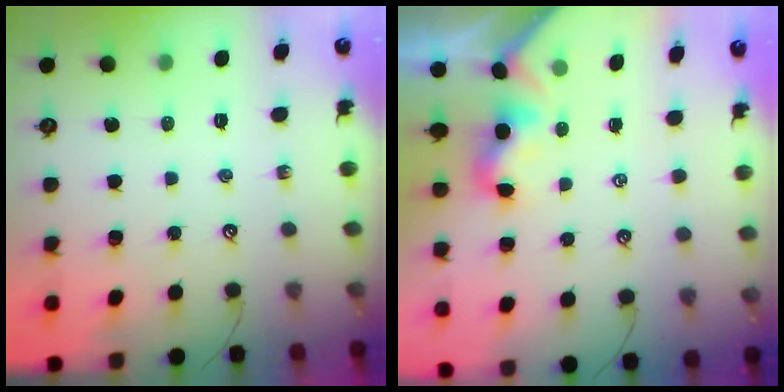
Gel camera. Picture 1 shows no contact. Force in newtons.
{"total": 1.9, "press": 1.8, "slide": 0.6}